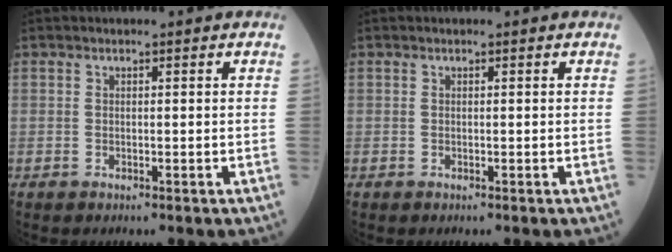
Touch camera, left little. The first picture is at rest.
{"total": 0.0}